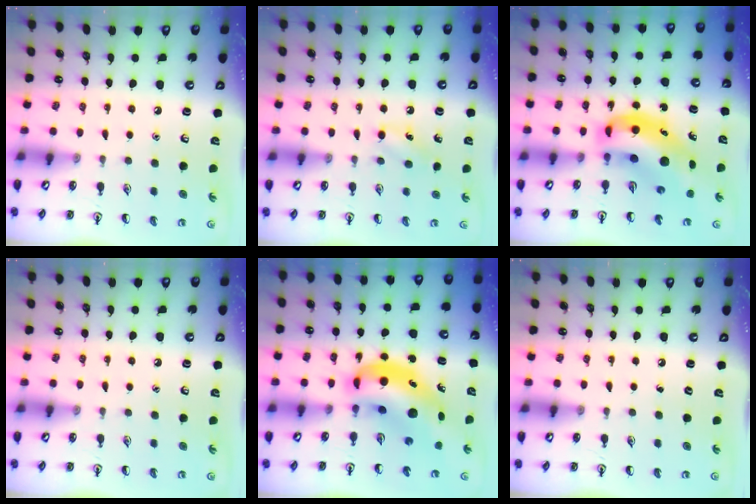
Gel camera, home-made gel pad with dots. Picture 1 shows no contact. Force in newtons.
{"total": 5.7, "press": 5.4, "slide": 1.8}
{"total": 11.9, "press": 11.4, "slide": 3.2}
{"total": 0.0}
{"total": 10.3, "press": 9.9, "slide": 2.9}
{"total": 0.0}